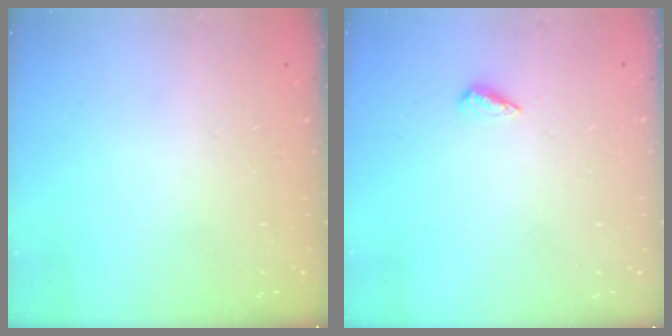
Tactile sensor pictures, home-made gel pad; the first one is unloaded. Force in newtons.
{"total": 3.6, "press": 3.4, "slide": 1.2}